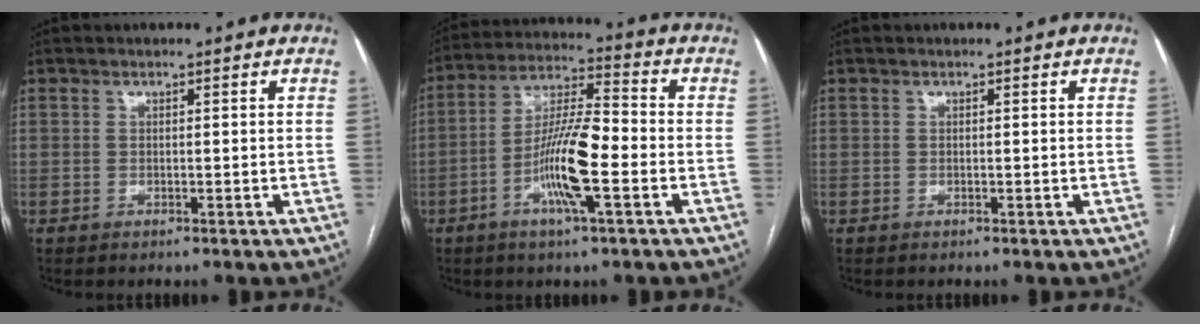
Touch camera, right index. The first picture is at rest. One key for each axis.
{"total": 11.9, "fx": -3.7, "fy": 1.5, "fz": 11.2, "tx": -0.212, "ty": 0.004, "tz": -0.071}
{"total": 0.0}